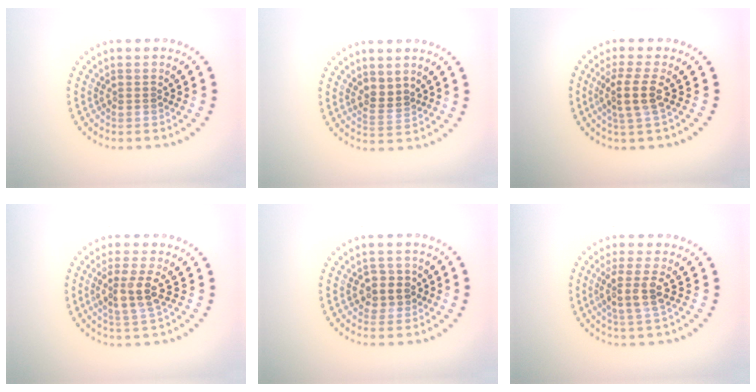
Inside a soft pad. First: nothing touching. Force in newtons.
{"total": 1.9, "press": 1.6, "slide": 0.9}
{"total": 2.8, "press": 2.3, "slide": 1.6}
{"total": 3.2, "press": 2.8, "slide": 1.6}
{"total": 2.3, "press": 2.2, "slide": 0.7}
{"total": 3.0, "press": 2.4, "slide": 1.8}